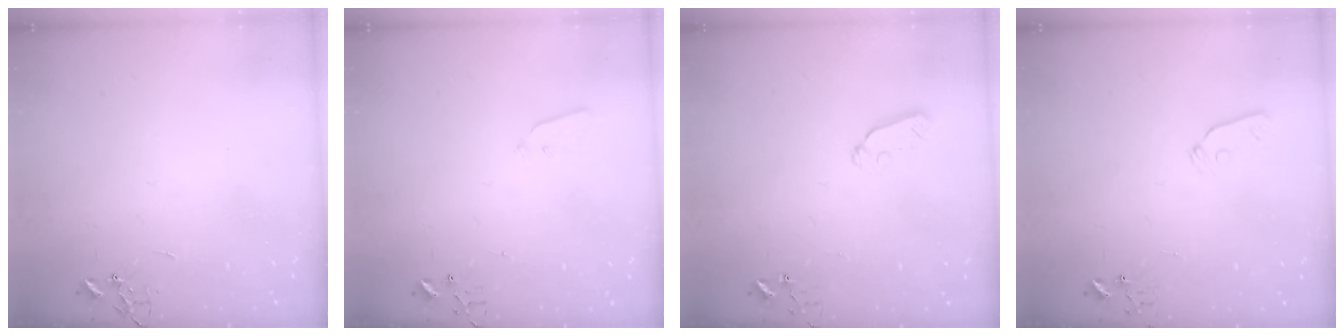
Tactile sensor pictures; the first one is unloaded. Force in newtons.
{"total": 2.9, "press": 2.8, "slide": 0.8}
{"total": 3.7, "press": 3.6, "slide": 0.5}
{"total": 6.0, "press": 5.9, "slide": 0.9}